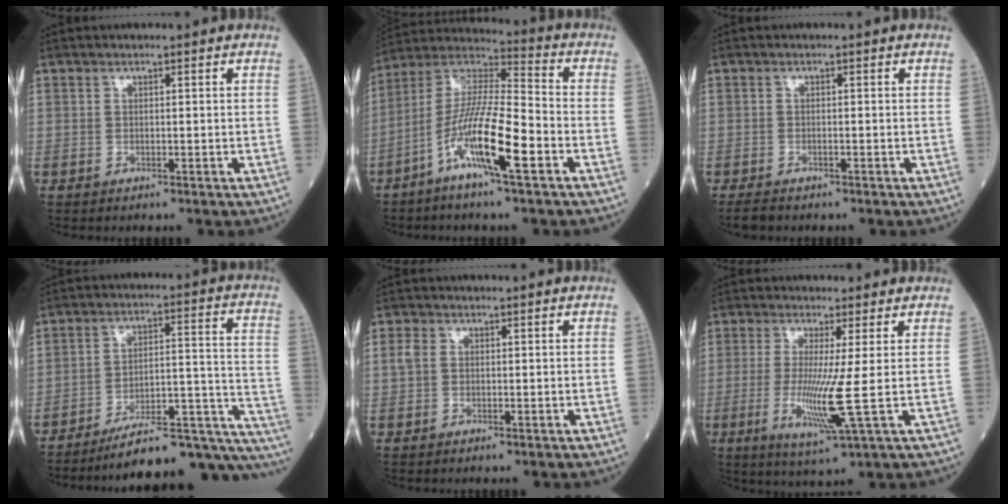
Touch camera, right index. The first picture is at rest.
{"total": 13.5, "force": [-5.8, 1.1, 12.2], "torque": [-0.240, -0.004, -0.114]}
{"total": 1.8, "force": [-1.5, 0.6, 0.9], "torque": [-0.022, -0.004, -0.024]}
{"total": 21.6, "force": [-19.5, 2.4, 8.9], "torque": [-0.045, 0.053, -0.273]}
{"total": 1.6, "force": [0.1, 1.3, 0.9], "torque": [-0.030, 0.010, 0.001]}
{"total": 7.9, "force": [-0.9, -1.3, 7.8], "torque": [-0.159, -0.033, -0.017]}